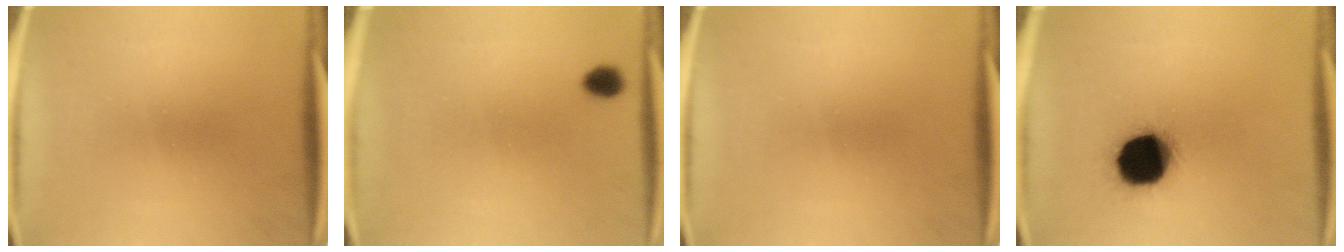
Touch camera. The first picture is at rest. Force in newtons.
{"total": 3.0}
{"total": 0.0}
{"total": 18.5}